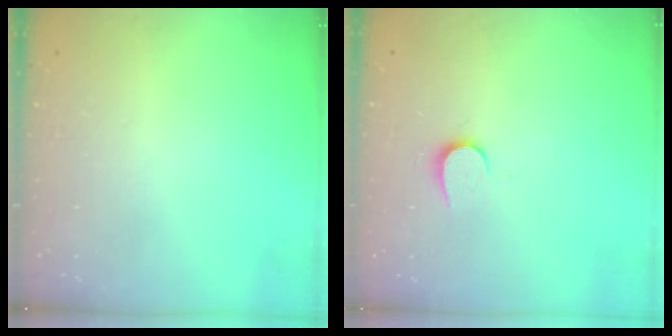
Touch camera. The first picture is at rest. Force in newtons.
{"total": 6.6, "press": 6.5, "slide": 0.7}